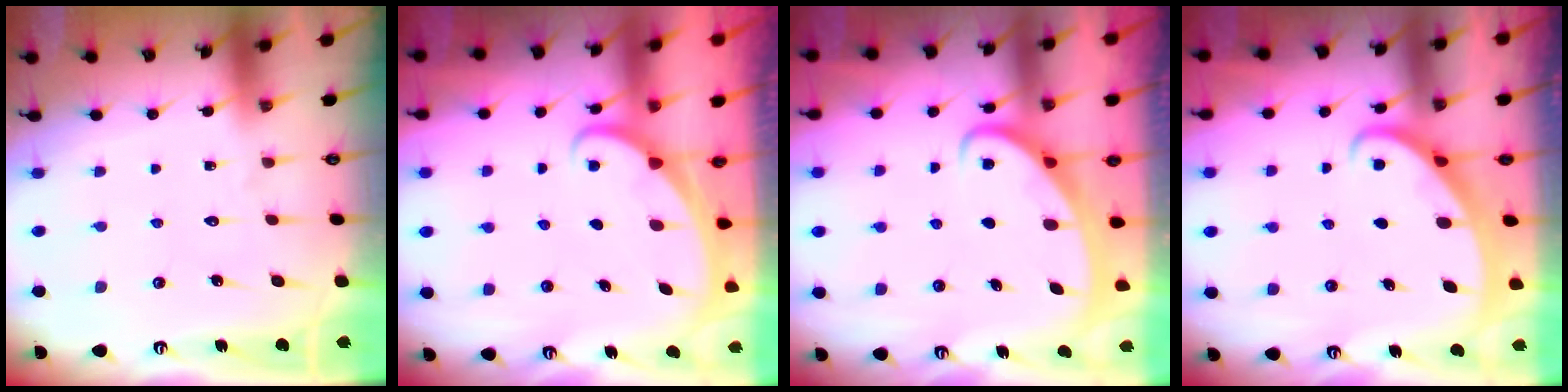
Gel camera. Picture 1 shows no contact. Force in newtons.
{"total": 1.3, "press": 1.3, "slide": 0.0}
{"total": 2.5, "press": 2.5, "slide": 0.3}
{"total": 2.2, "press": 2.2, "slide": 0.2}